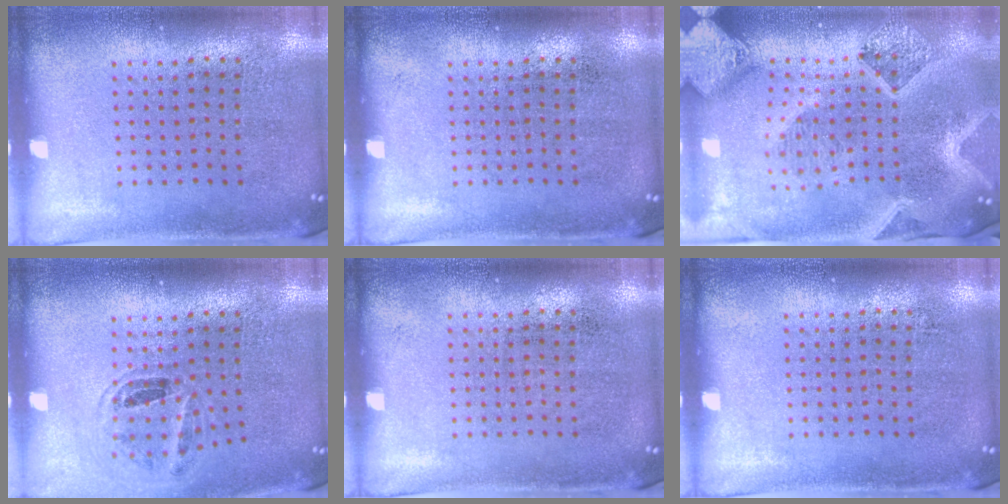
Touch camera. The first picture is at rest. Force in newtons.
{"total": 0.0}
{"total": 4.1, "press": 3.1, "slide": 2.6}
{"total": 0.9, "press": 0.9, "slide": 0.2}
{"total": 0.0}
{"total": 0.0}